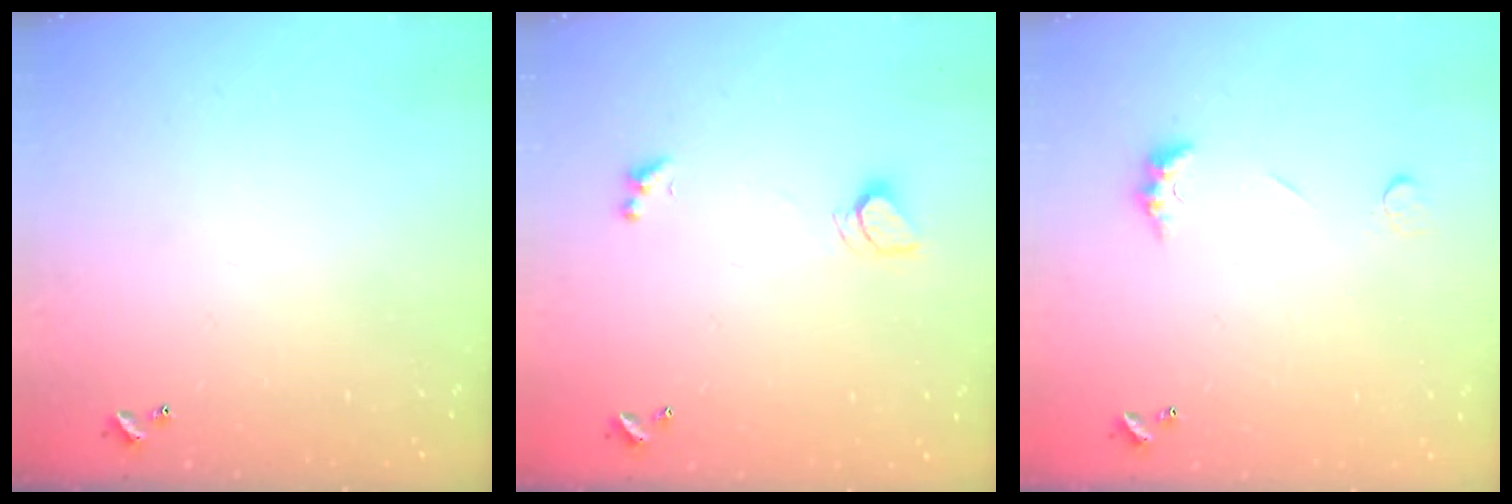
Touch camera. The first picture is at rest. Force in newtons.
{"total": 2.5, "press": 2.4, "slide": 0.6}
{"total": 2.5, "press": 2.4, "slide": 0.7}